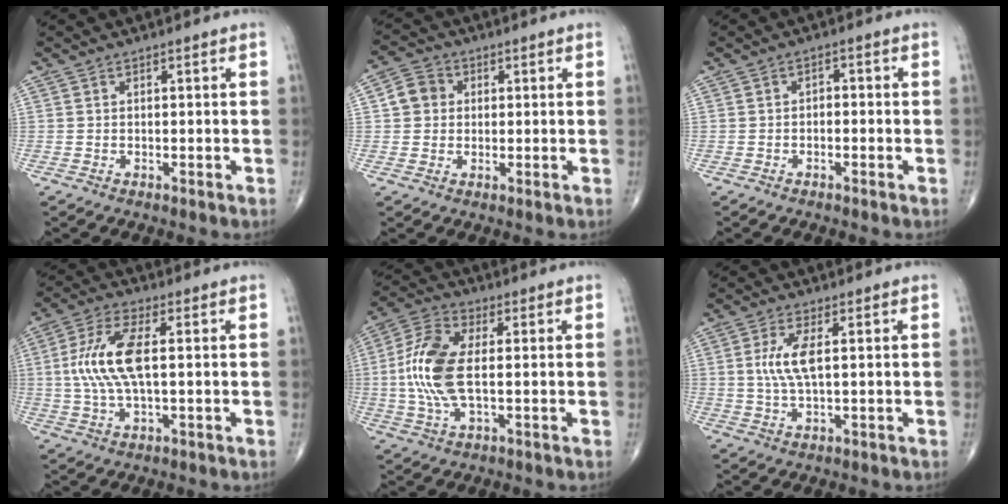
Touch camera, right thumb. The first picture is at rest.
{"total": 5.1, "force": [0.8, 4.6, 2.1], "torque": [-0.022, 0.008, 0.005]}
{"total": 1.1, "force": [-0.5, 0.7, 0.6], "torque": [0.001, 0.009, -0.013]}
{"total": 10.9, "force": [0.9, 4.0, 10.1], "torque": [-0.227, 0.009, 0.016]}
{"total": 12.2, "force": [-0.1, 5.4, 11.0], "torque": [-0.246, 0.012, -0.006]}
{"total": 5.7, "force": [1.0, 1.7, 5.4], "torque": [-0.126, -0.002, 0.021]}